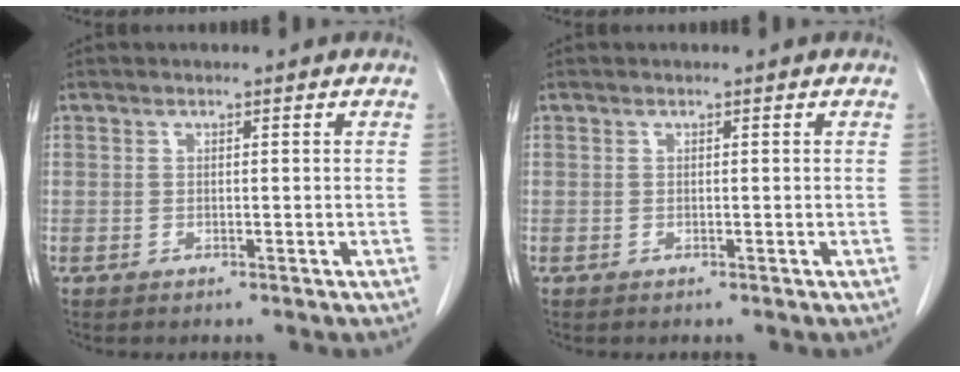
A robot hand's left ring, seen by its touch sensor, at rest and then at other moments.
{"total": 0.0}